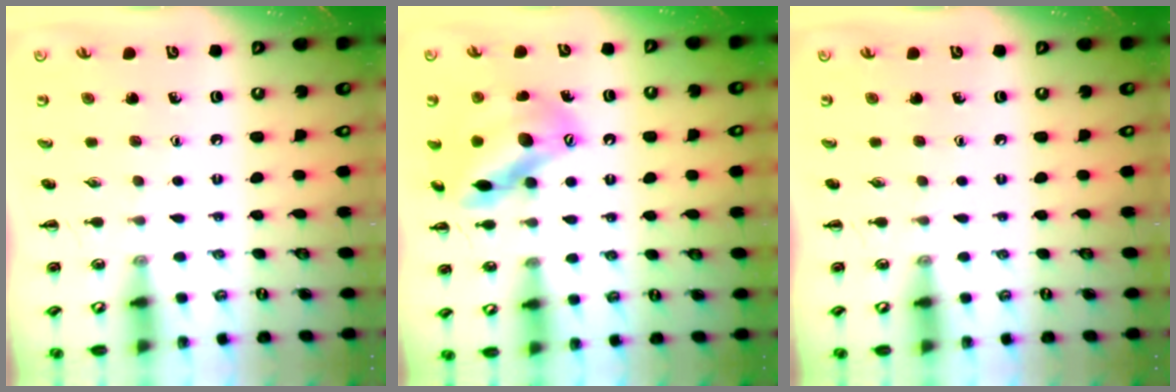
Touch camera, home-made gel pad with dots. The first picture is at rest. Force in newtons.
{"total": 15.6, "press": 15.3, "slide": 3.0}
{"total": 0.0}